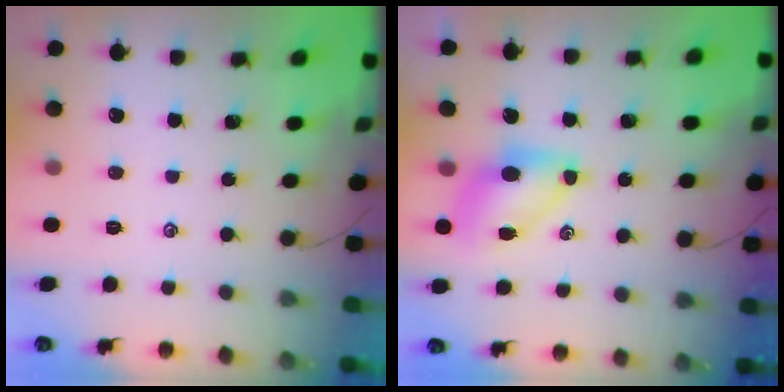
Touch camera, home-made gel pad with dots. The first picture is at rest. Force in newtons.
{"total": 7.0, "press": 7.0, "slide": 0.9}